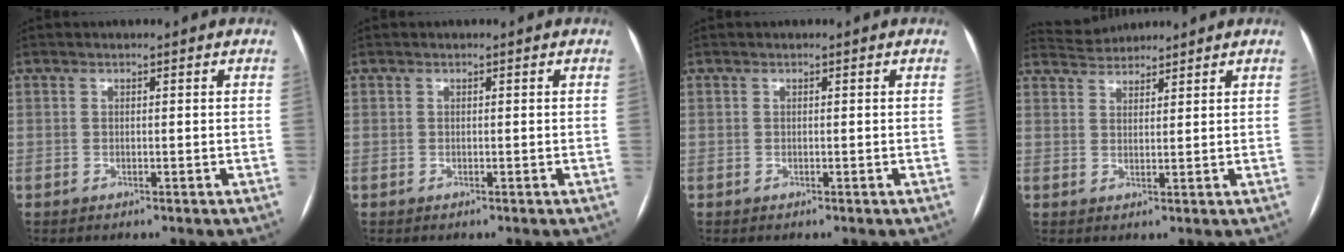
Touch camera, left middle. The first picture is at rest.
{"total": 0.0}
{"total": 0.0}
{"total": 4.0, "force": [4.0, 0.5, -0.1], "torque": [-0.005, 0.025, 0.073]}